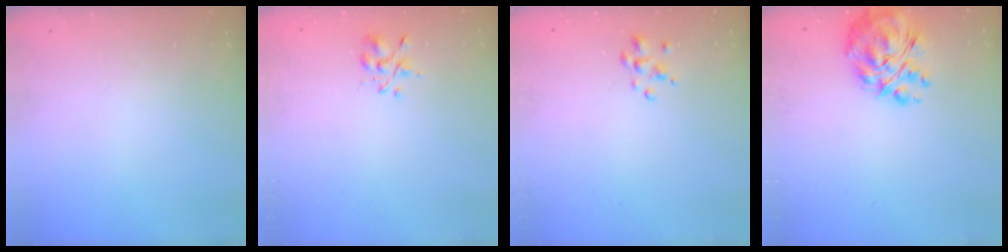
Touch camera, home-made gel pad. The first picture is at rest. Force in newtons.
{"total": 2.4, "press": 2.1, "slide": 1.2}
{"total": 2.5, "press": 2.5, "slide": 0.4}
{"total": 13.0, "press": 12.2, "slide": 4.3}